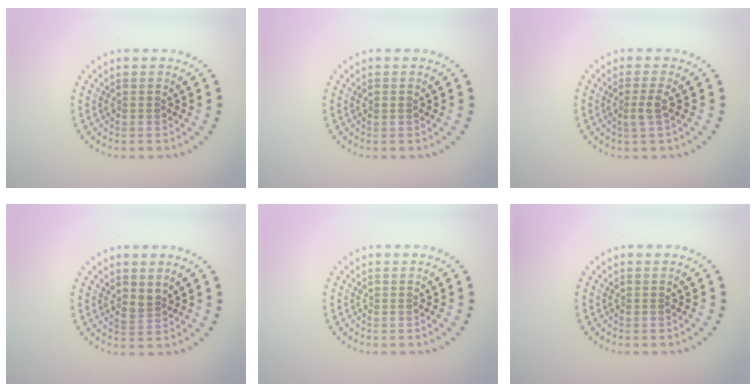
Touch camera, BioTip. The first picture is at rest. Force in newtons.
{"total": 0.5, "press": 0.5, "slide": 0.1}
{"total": 1.5, "press": 1.0, "slide": 1.1}
{"total": 1.5, "press": 1.2, "slide": 0.9}
{"total": 0.0}
{"total": 0.0}